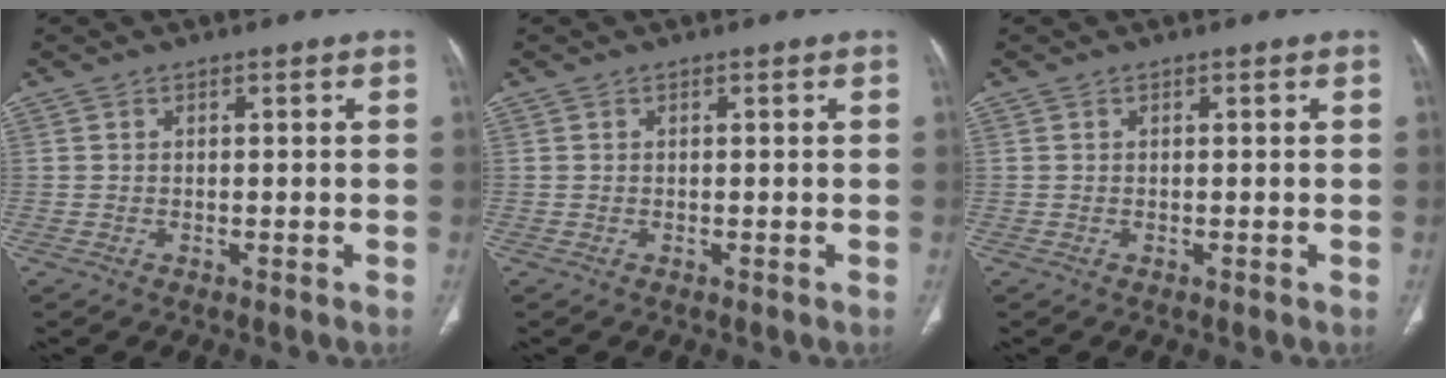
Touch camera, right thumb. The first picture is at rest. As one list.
[{"total": 0.0}, {"total": 0.0}]